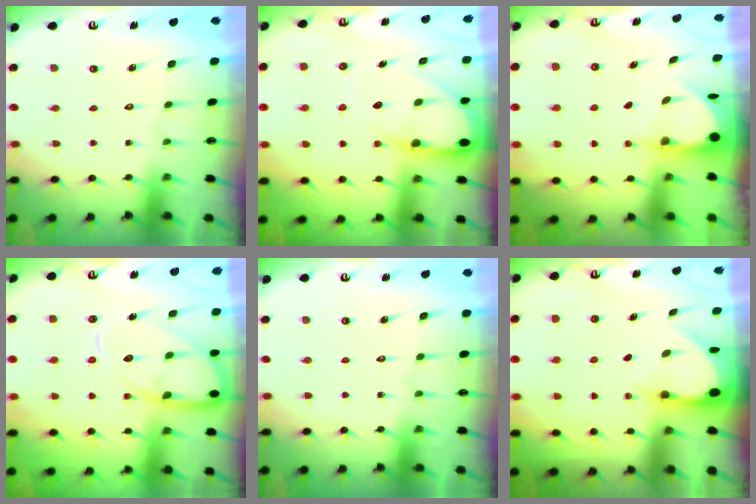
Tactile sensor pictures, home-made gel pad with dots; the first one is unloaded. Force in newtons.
{"total": 9.7, "press": 9.6, "slide": 0.9}
{"total": 3.9, "press": 3.9, "slide": 0.3}
{"total": 13.7, "press": 13.6, "slide": 1.2}
{"total": 0.0}
{"total": 3.8, "press": 3.8, "slide": 0.2}